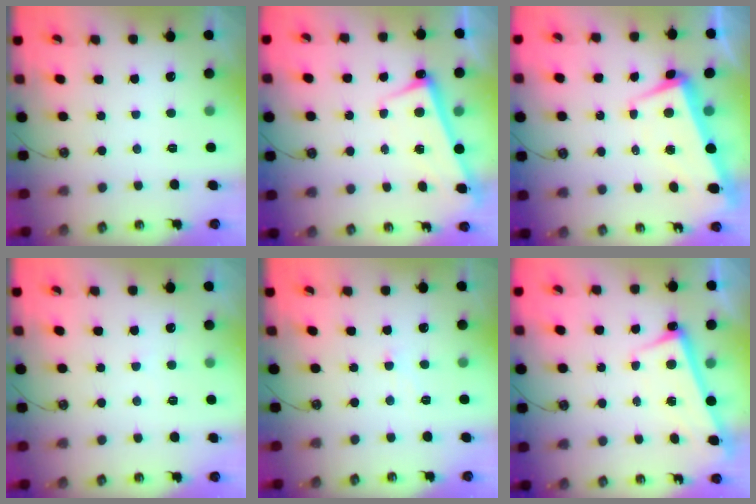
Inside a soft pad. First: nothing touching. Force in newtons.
{"total": 2.7, "press": 2.6, "slide": 0.8}
{"total": 2.2, "press": 0.4, "slide": 2.1}
{"total": 6.4, "press": 6.4, "slide": 0.4}
{"total": 1.7, "press": 1.6, "slide": 0.5}
{"total": 2.7, "press": 2.7, "slide": 0.6}